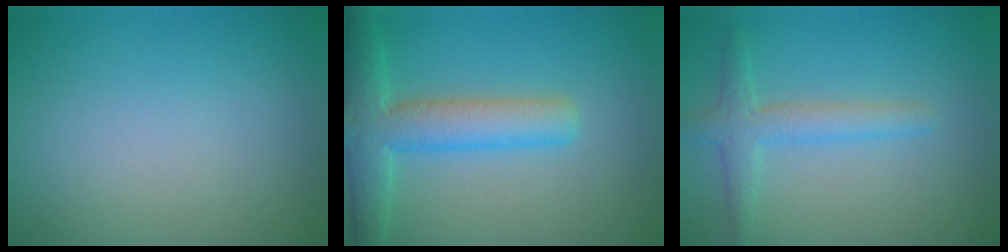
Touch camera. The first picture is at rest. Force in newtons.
{"total": 5.8, "press": 5.8, "slide": 0.3}
{"total": 2.8, "press": 2.8, "slide": 0.2}